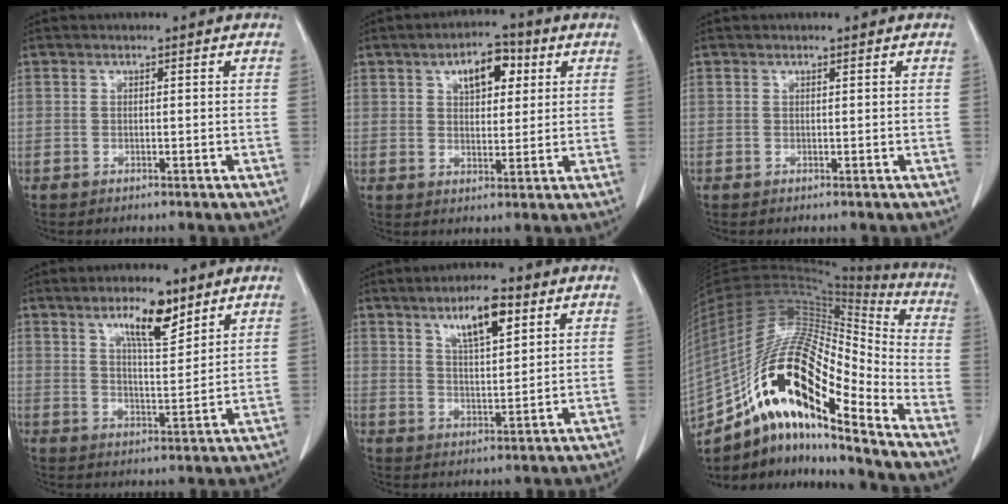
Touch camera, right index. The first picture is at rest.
{"total": 7.0, "force": [3.0, 3.5, 5.3], "torque": [-0.082, 0.012, 0.047]}
{"total": 0.0}
{"total": 7.8, "force": [5.1, 1.7, 5.6], "torque": [-0.100, -0.002, 0.090]}
{"total": 7.6, "force": [4.2, 1.7, 6.1], "torque": [-0.108, 0.001, 0.075]}
{"total": 27.2, "force": [-15.0, 6.4, 21.8], "torque": [-0.427, -0.003, -0.264]}